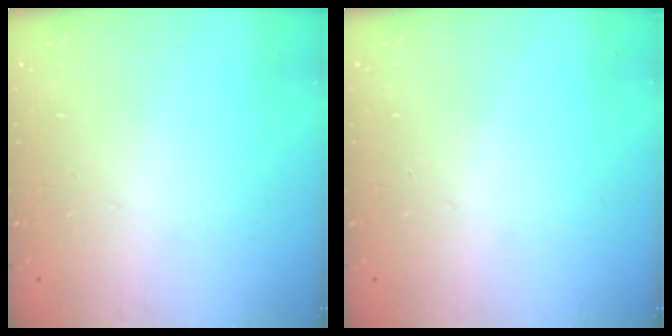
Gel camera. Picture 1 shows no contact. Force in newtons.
{"total": 0.0}